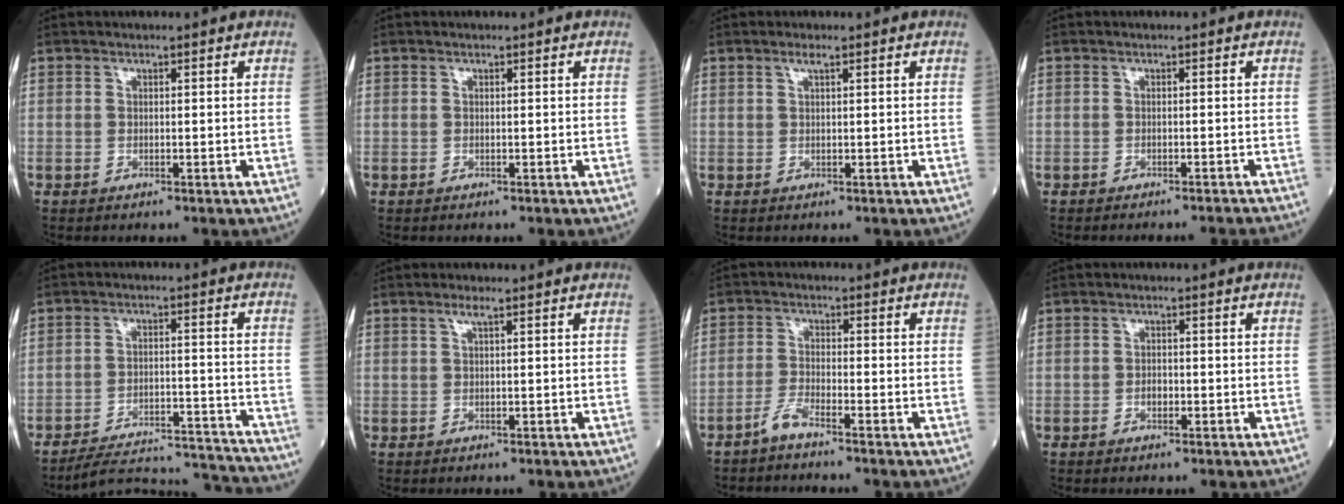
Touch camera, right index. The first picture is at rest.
{"total": 0.0}
{"total": 1.1, "force": [0.7, 0.0, 0.9], "torque": [-0.019, 0.002, 0.013]}
{"total": 5.7, "force": [-5.5, -0.3, 1.5], "torque": [-0.009, -0.016, -0.062]}
{"total": 15.8, "force": [-15.6, 0.2, 1.9], "torque": [-0.014, 0.017, -0.214]}
{"total": 1.4, "force": [0.8, 0.0, 1.1], "torque": [-0.025, 0.003, 0.016]}
{"total": 2.7, "force": [-2.3, -0.1, 1.4], "torque": [-0.034, -0.004, -0.052]}
{"total": 1.3, "force": [-0.4, 0.8, 1.0], "torque": [-0.012, 0.003, -0.007]}